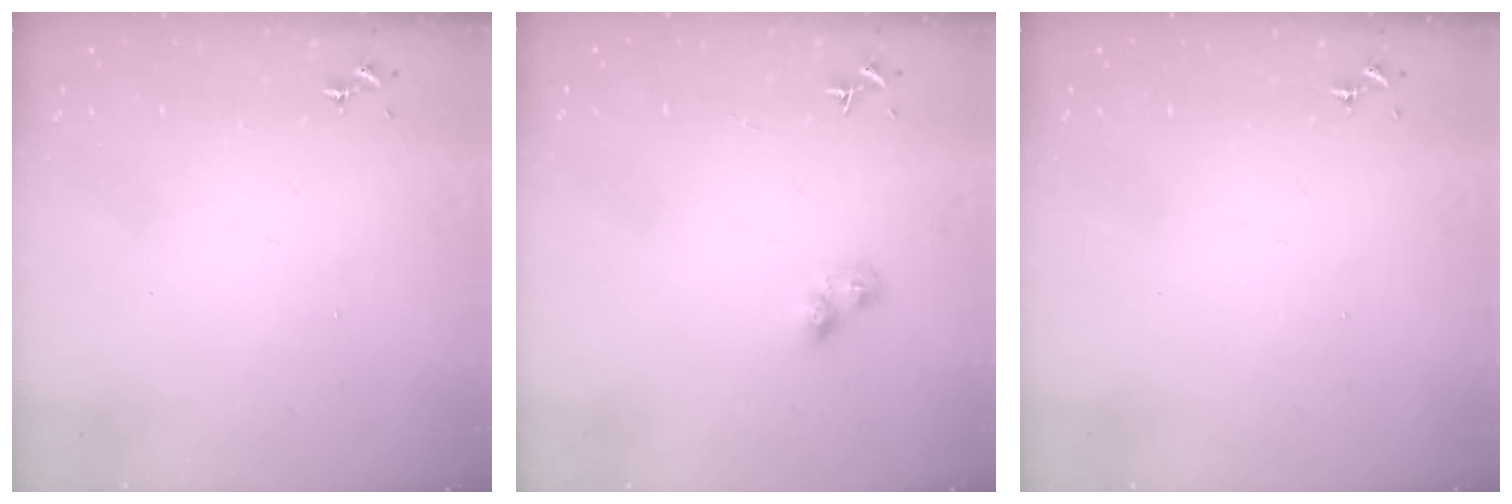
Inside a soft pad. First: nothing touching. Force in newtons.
{"total": 4.6, "press": 4.6, "slide": 0.2}
{"total": 0.0}